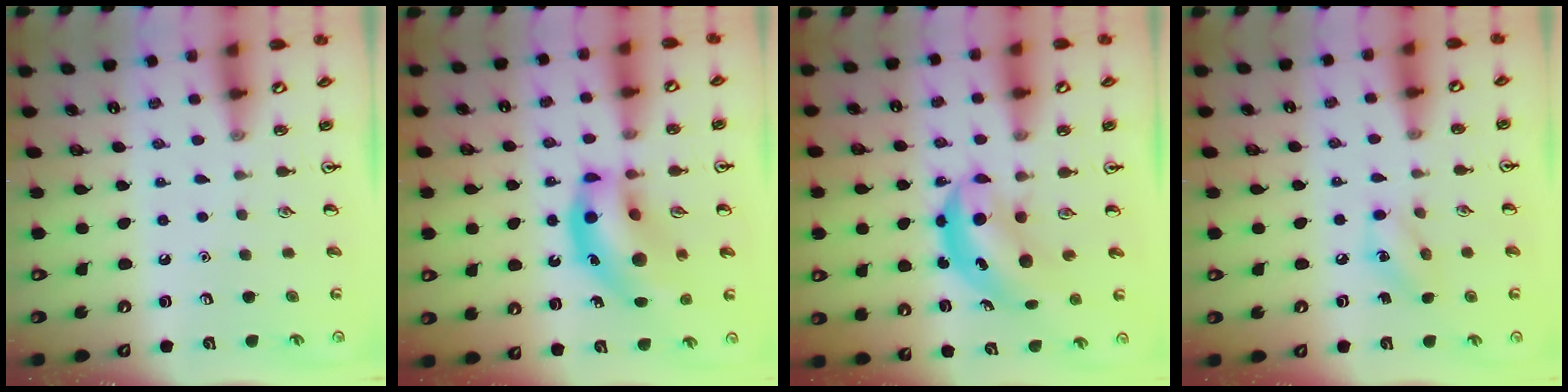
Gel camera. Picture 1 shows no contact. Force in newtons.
{"total": 16.5, "press": 15.8, "slide": 4.8}
{"total": 5.6, "press": 5.5, "slide": 1.2}
{"total": 6.1, "press": 6.0, "slide": 1.1}